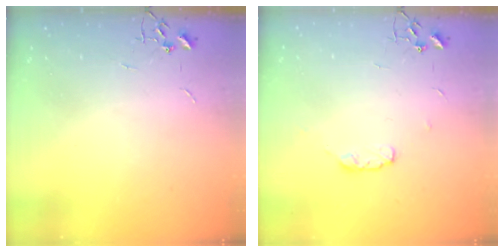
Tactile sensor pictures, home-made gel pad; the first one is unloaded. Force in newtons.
{"total": 5.7, "press": 5.6, "slide": 0.9}